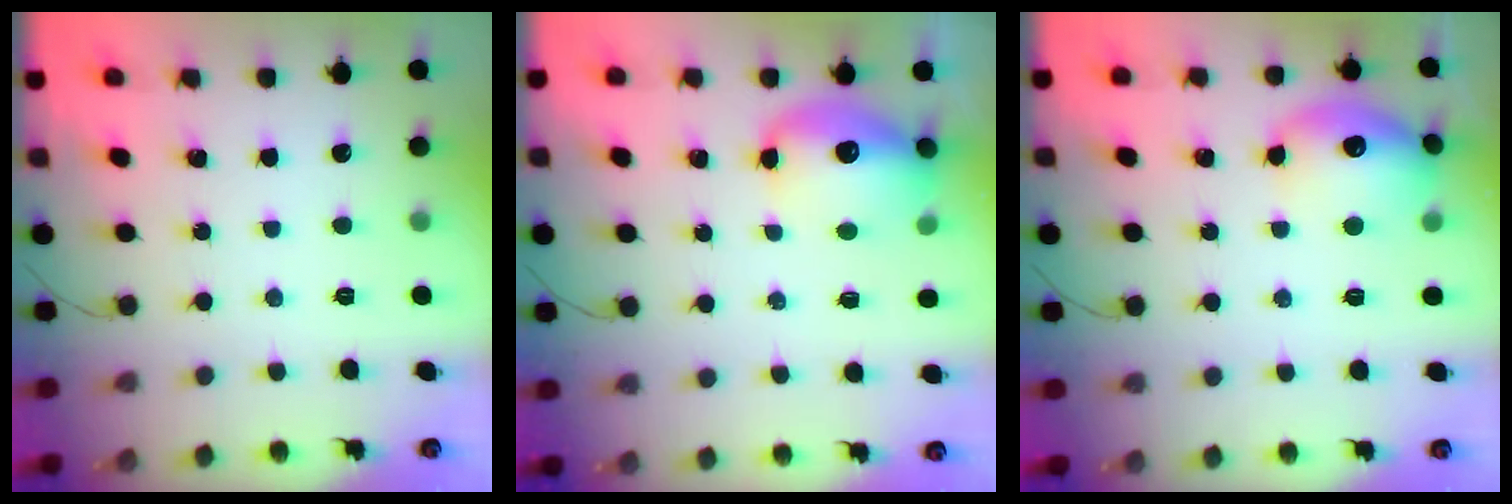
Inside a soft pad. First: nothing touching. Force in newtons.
{"total": 12.4, "press": 12.0, "slide": 2.8}
{"total": 15.5, "press": 15.4, "slide": 1.4}